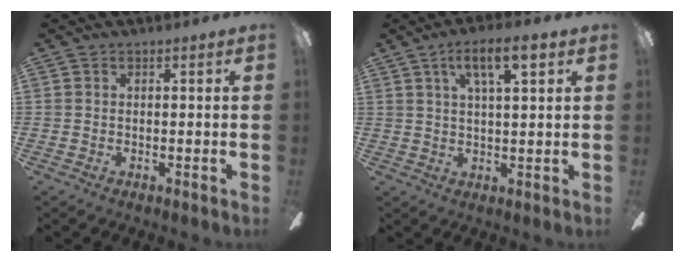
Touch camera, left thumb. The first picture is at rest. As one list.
[{"total": 8.8, "force": [4.8, 2.3, 7.0], "torque": [-0.120, -0.008, 0.076]}]